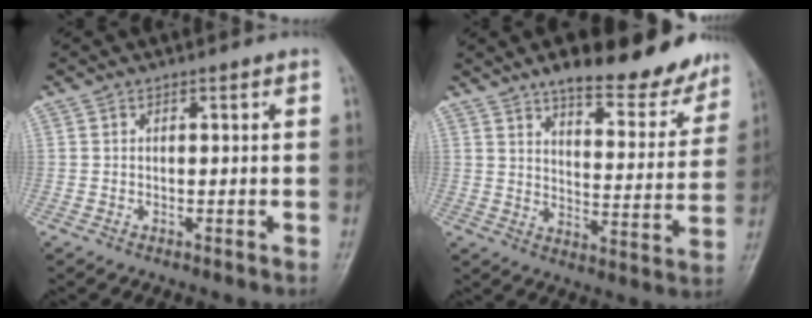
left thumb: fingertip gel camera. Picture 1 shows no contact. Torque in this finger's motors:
{"motor_torque": [0.70, 0.36, 1.45, -1.31, 0.27]}